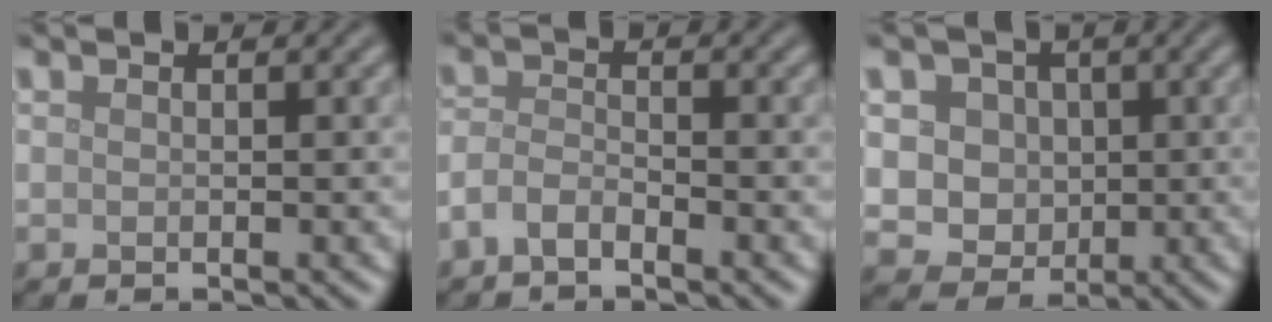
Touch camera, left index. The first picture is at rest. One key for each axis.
{"total": 2.2, "fx": -1.6, "fy": 0.8, "fz": 1.3, "tx": -0.029, "ty": 0.004, "tz": -0.040}
{"total": 5.3, "fx": 0.8, "fy": 4.7, "fz": 2.4, "tx": -0.033, "ty": 0.010, "tz": -0.001}